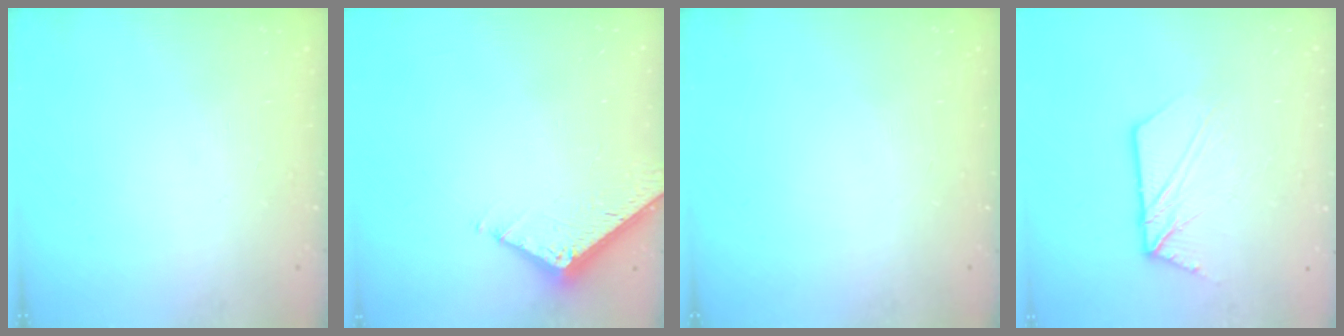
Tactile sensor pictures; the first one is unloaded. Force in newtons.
{"total": 5.8, "press": 5.8, "slide": 0.3}
{"total": 0.0}
{"total": 11.5, "press": 11.5, "slide": 1.3}